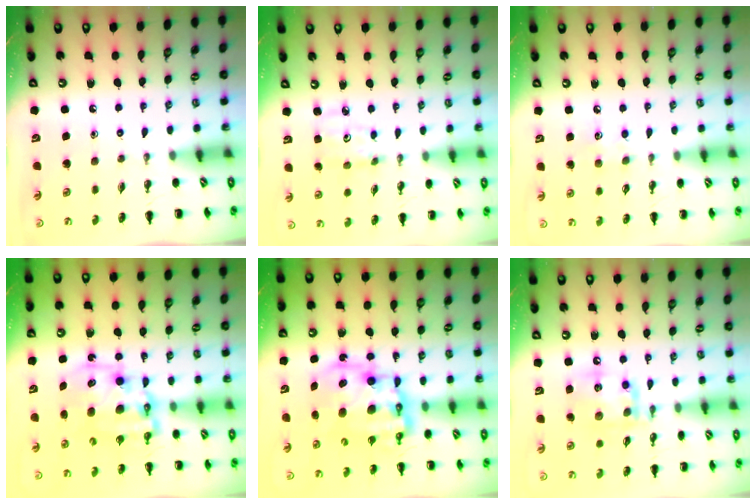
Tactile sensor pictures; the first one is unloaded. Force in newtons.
{"total": 2.8, "press": 2.8, "slide": 0.4}
{"total": 5.8, "press": 5.6, "slide": 1.6}
{"total": 11.7, "press": 11.3, "slide": 2.8}
{"total": 12.7, "press": 12.2, "slide": 3.3}
{"total": 13.5, "press": 13.4, "slide": 1.6}